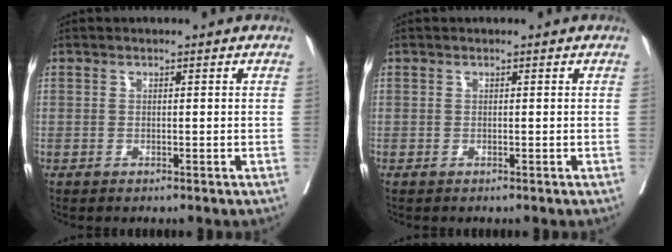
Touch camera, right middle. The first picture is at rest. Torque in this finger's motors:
{"motor_torque": [-0.74, 0.32, -0.34, -0.12]}